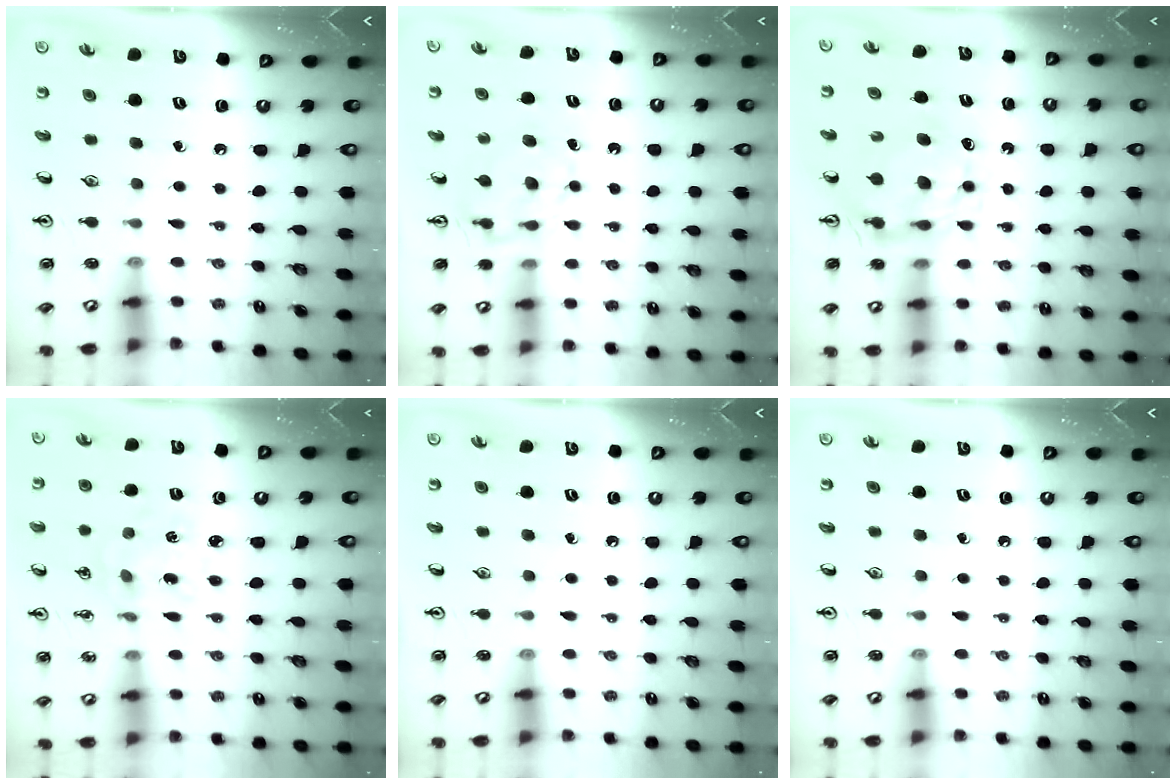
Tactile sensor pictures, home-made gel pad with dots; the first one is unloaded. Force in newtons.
{"total": 6.9, "press": 6.8, "slide": 0.8}
{"total": 8.4, "press": 8.4, "slide": 0.5}
{"total": 2.1, "press": 2.1, "slide": 0.2}
{"total": 0.0}
{"total": 0.0}